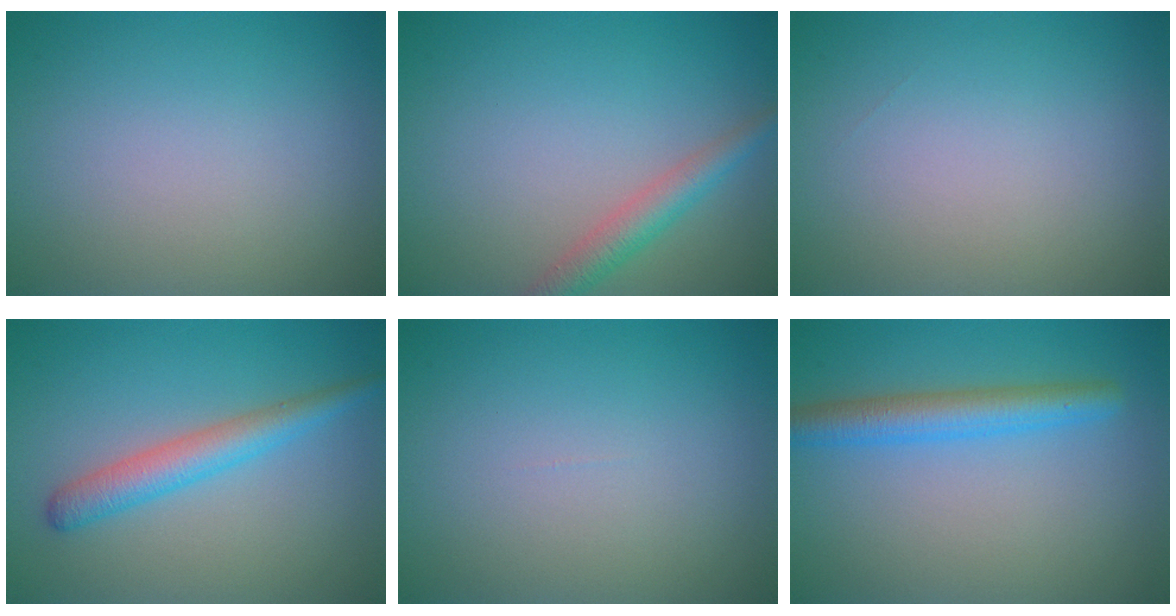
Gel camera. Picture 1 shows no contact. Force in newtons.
{"total": 2.8, "press": 2.8, "slide": 0.1}
{"total": 0.0}
{"total": 3.3, "press": 3.3, "slide": 0.1}
{"total": 0.0}
{"total": 3.8, "press": 3.8, "slide": 0.2}